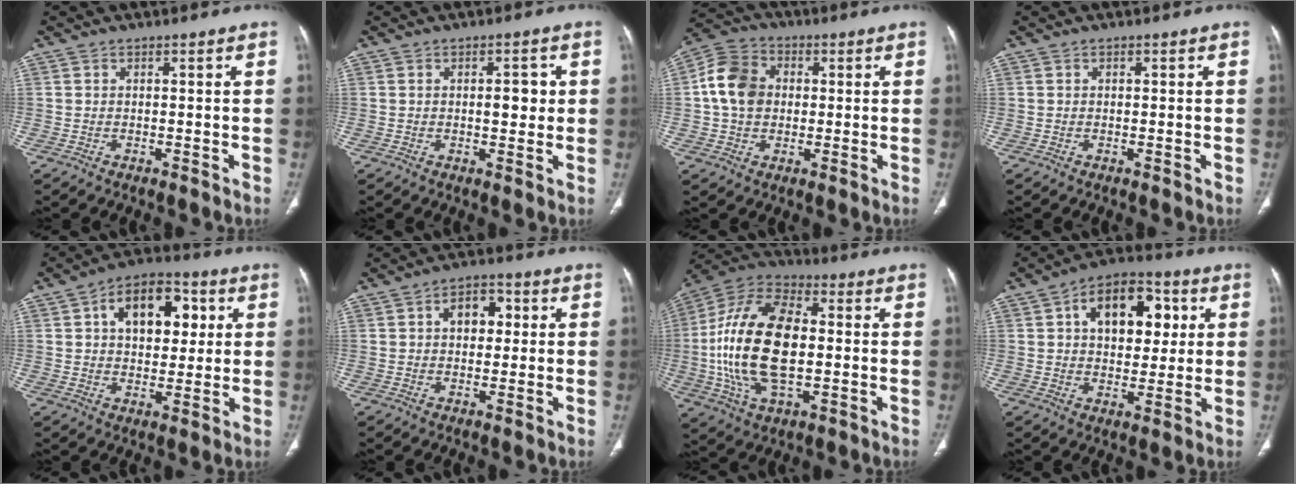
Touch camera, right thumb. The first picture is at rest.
{"total": 4.0, "force": [0.5, 2.1, 3.5], "torque": [-0.037, -0.001, 0.007]}
{"total": 9.2, "force": [0.9, 7.6, 5.2], "torque": [-0.082, 0.015, 0.009]}
{"total": 0.0}
{"total": 14.1, "force": [3.8, 9.0, 10.2], "torque": [-0.110, 0.010, 0.054]}
{"total": 6.7, "force": [1.3, 4.5, 4.7], "torque": [-0.044, 0.012, 0.014]}
{"total": 22.1, "force": [-0.7, 11.9, 18.6], "torque": [-0.374, 0.013, -0.013]}
{"total": 15.2, "force": [4.0, 9.7, 11.0], "torque": [-0.119, 0.010, 0.059]}